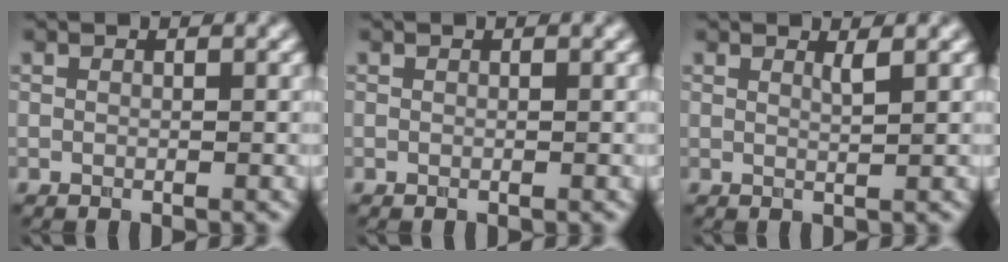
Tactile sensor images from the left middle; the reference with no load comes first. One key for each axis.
{"total": 0.0}
{"total": 0.6, "fx": 0.4, "fy": 0.0, "fz": 0.5, "tx": -0.006, "ty": 0.001, "tz": 0.012}